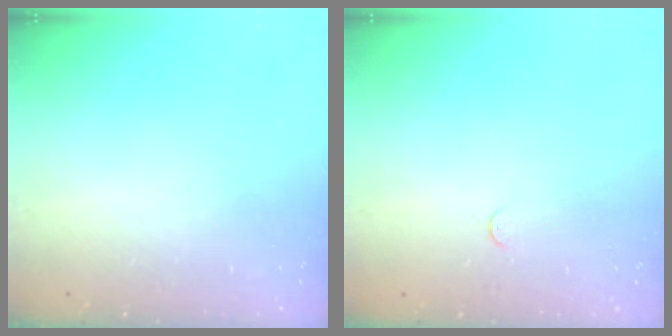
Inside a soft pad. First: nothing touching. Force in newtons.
{"total": 2.7, "press": 2.7, "slide": 0.2}